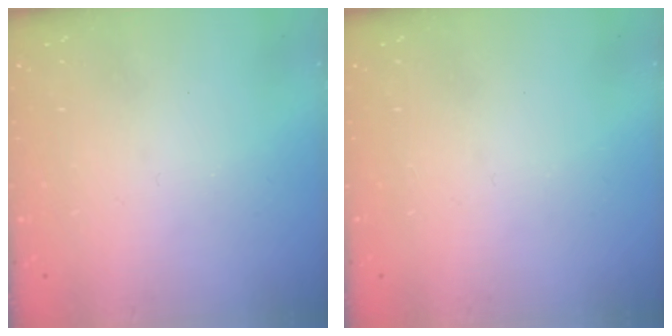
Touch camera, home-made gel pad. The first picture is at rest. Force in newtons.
{"total": 0.0}